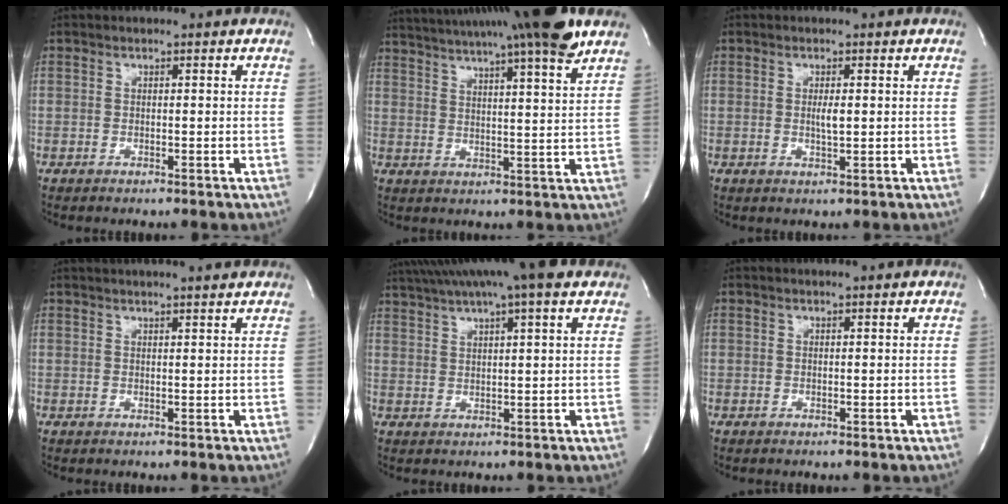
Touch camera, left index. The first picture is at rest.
{"total": 18.8, "force": [15.8, -0.5, 10.1], "torque": [-0.176, 0.006, 0.221]}
{"total": 1.8, "force": [0.2, 0.2, 1.8], "torque": [-0.036, -0.002, 0.004]}
{"total": 8.2, "force": [7.3, 0.0, 3.7], "torque": [-0.060, 0.025, 0.089]}
{"total": 14.0, "force": [11.0, 0.4, 8.6], "torque": [-0.158, 0.042, 0.160]}
{"total": 0.9, "force": [0.8, -0.1, 0.3], "torque": [-0.008, 0.001, 0.013]}